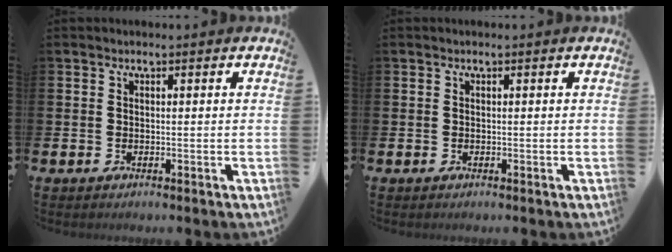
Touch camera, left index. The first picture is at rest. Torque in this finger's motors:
{"motor_torque": [-0.01, -0.01, 0.00, 0.02]}